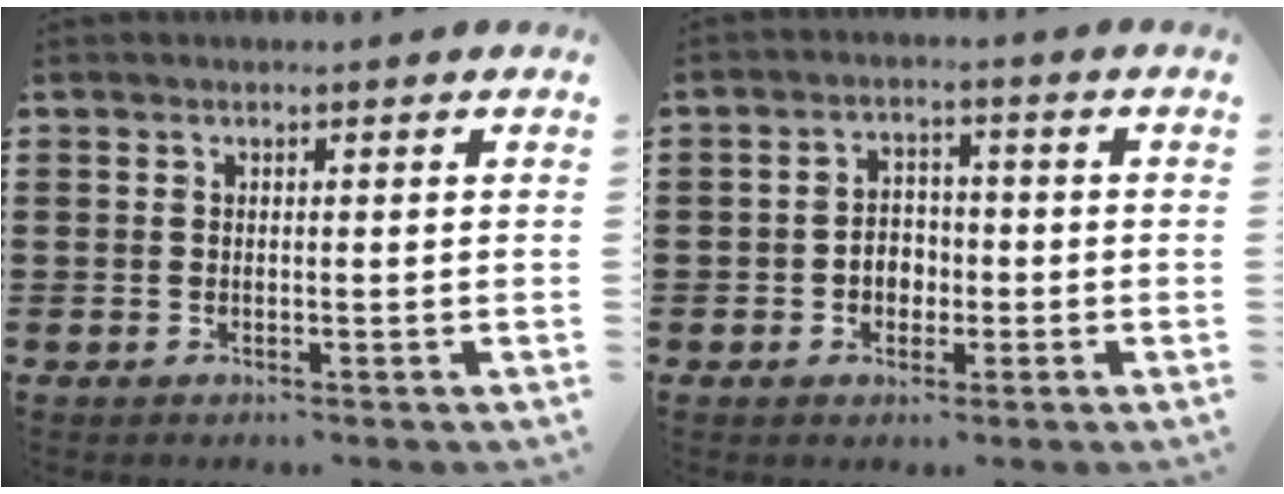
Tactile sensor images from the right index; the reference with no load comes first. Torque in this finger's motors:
{"motor_torque": [1.82, -0.33, 0.36, 0.05]}